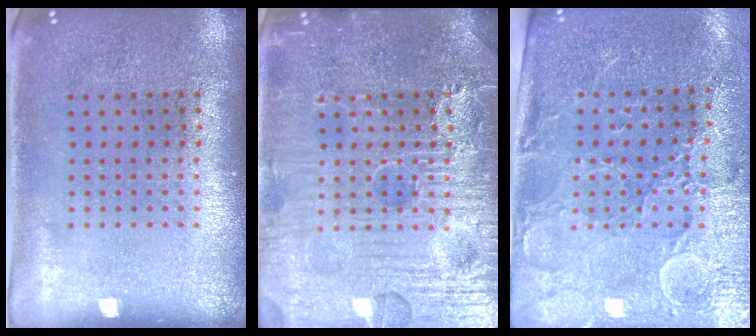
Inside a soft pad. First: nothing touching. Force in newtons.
{"total": 7.8, "press": 7.8, "slide": 0.8}
{"total": 3.2, "press": 3.0, "slide": 1.3}